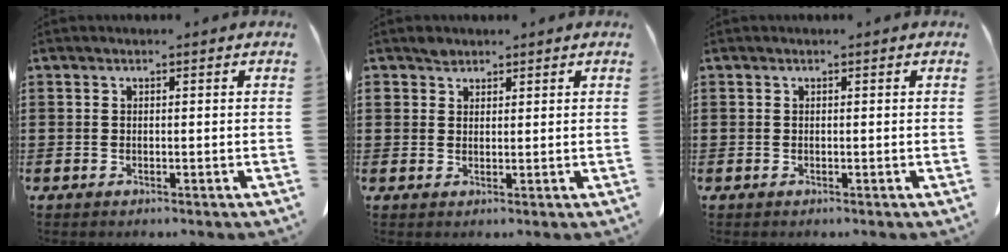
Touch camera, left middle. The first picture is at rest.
{"total": 1.6, "force": [1.4, 0.8, 0.0], "torque": [-0.003, 0.002, 0.027]}
{"total": 0.0}